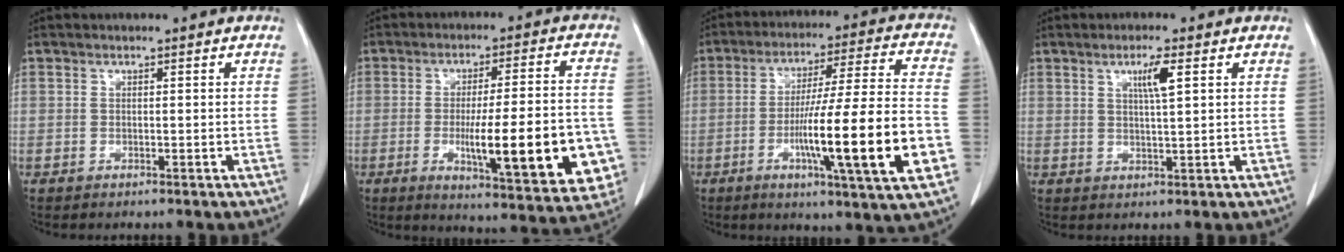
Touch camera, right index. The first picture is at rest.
{"total": 19.5, "force": [-4.9, 3.5, 18.5], "torque": [-0.207, 0.004, -0.050]}
{"total": 20.3, "force": [-5.6, 0.2, 19.5], "torque": [-0.290, -0.009, -0.086]}
{"total": 3.8, "force": [1.6, 0.0, 3.5], "torque": [-0.059, -0.003, 0.026]}